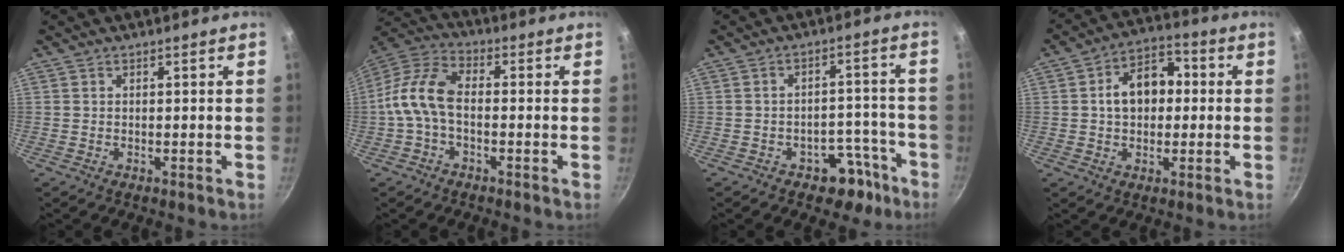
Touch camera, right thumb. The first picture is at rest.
{"total": 10.7, "force": [-1.1, 6.1, 8.8], "torque": [-0.181, 0.032, -0.031]}
{"total": 7.9, "force": [-4.9, 5.0, 3.6], "torque": [-0.017, 0.051, -0.066]}
{"total": 10.6, "force": [0.8, 7.3, 7.7], "torque": [-0.101, 0.026, 0.006]}